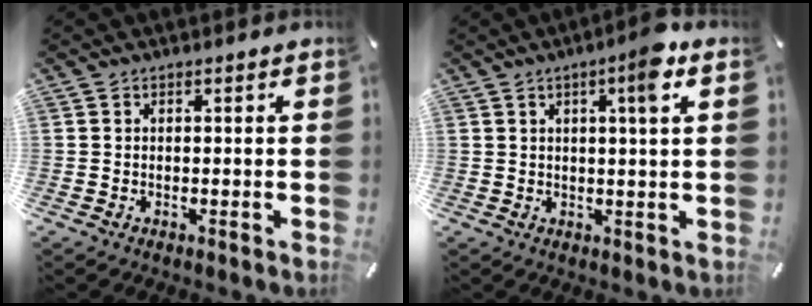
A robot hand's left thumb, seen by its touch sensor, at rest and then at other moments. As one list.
[{"total": 6.2, "force": [2.7, 0.5, 5.5], "torque": [-0.088, -0.006, 0.037]}]